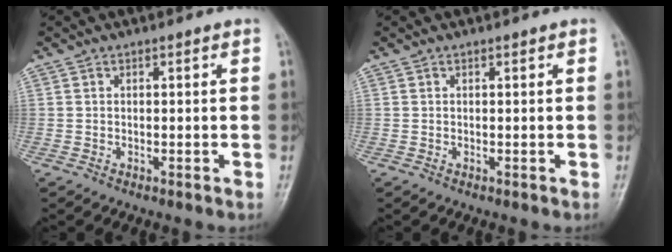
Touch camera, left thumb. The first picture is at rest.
{"total": 0.0}